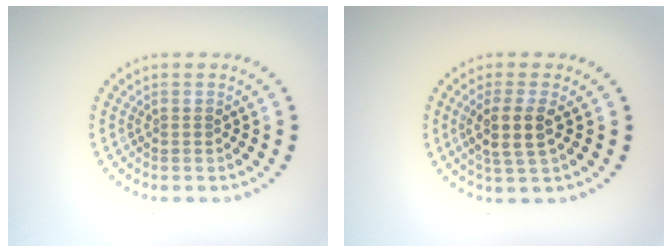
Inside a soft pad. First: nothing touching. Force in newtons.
{"total": 2.9, "press": 2.5, "slide": 1.5}